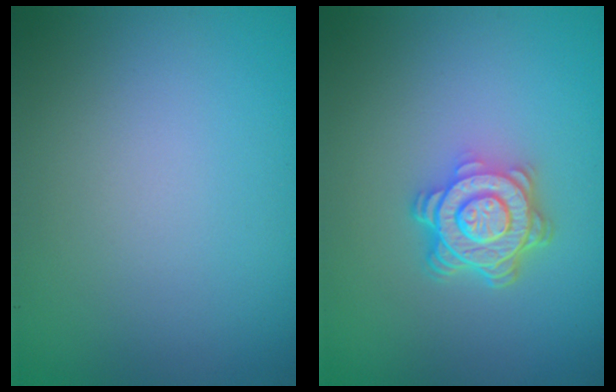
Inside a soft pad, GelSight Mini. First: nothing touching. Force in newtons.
{"total": 4.8, "press": 3.7, "slide": 3.1}